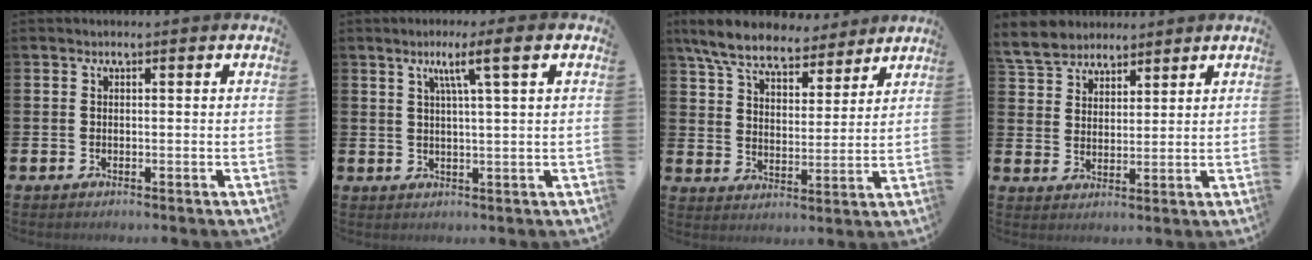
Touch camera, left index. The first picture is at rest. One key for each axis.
{"total": 4.5, "fx": 2.2, "fy": -0.2, "fz": 4.0, "tx": -0.082, "ty": 0.001, "tz": 0.031}
{"total": 7.8, "fx": 7.1, "fy": 2.2, "fz": 2.4, "tx": -0.086, "ty": -0.034, "tz": 0.130}
{"total": 5.8, "fx": 5.4, "fy": 1.9, "fz": 0.5, "tx": -0.041, "ty": -0.014, "tz": 0.103}